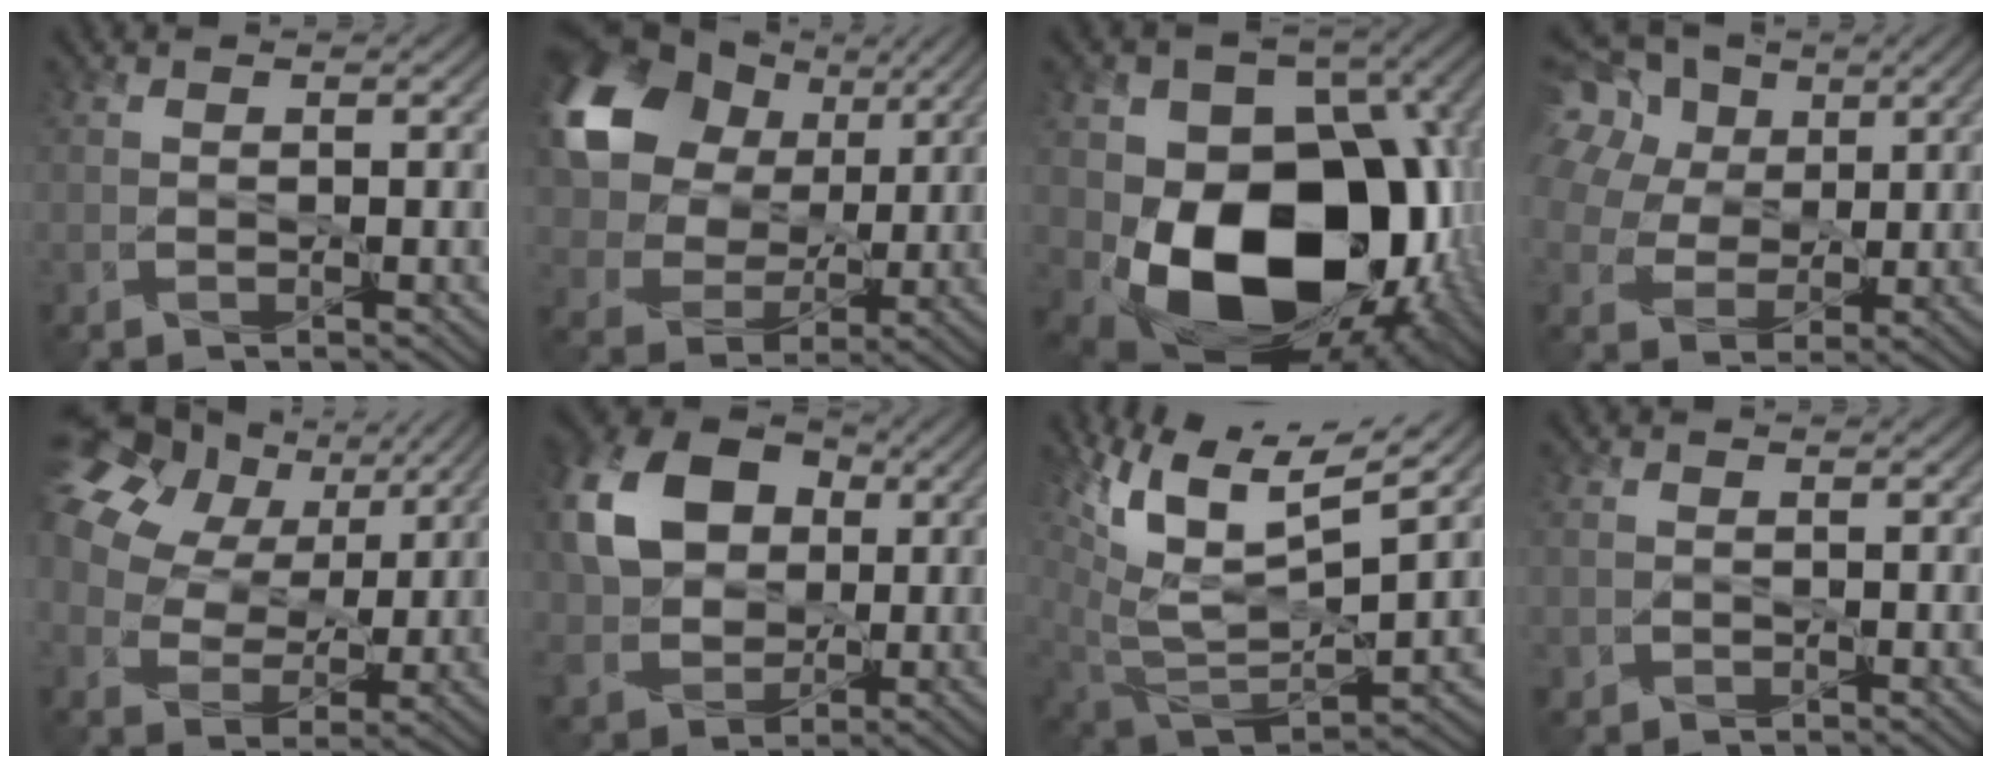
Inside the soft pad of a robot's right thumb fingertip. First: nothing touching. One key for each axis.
{"total": 14.3, "fx": 5.2, "fy": 10.6, "fz": 8.1, "tx": -0.193, "ty": 0.020, "tz": 0.090}
{"total": 17.4, "fx": -2.6, "fy": 12.7, "fz": 11.6, "tx": -0.166, "ty": -0.048, "tz": -0.027}
{"total": 17.9, "fx": 8.0, "fy": 12.9, "fz": 9.4, "tx": -0.278, "ty": 0.048, "tz": 0.164}
{"total": 18.6, "fx": 8.3, "fy": 13.3, "fz": 10.1, "tx": -0.297, "ty": 0.060, "tz": 0.175}
{"total": 12.5, "fx": 2.3, "fy": 9.7, "fz": 7.6, "tx": -0.189, "ty": 0.011, "tz": 0.037}
{"total": 13.6, "fx": 8.2, "fy": 4.7, "fz": 9.8, "tx": -0.245, "ty": 0.010, "tz": 0.152}
{"total": 0.9, "fx": -0.3, "fy": 0.9, "fz": -0.1, "tx": 0.008, "ty": -0.006, "tz": -0.010}